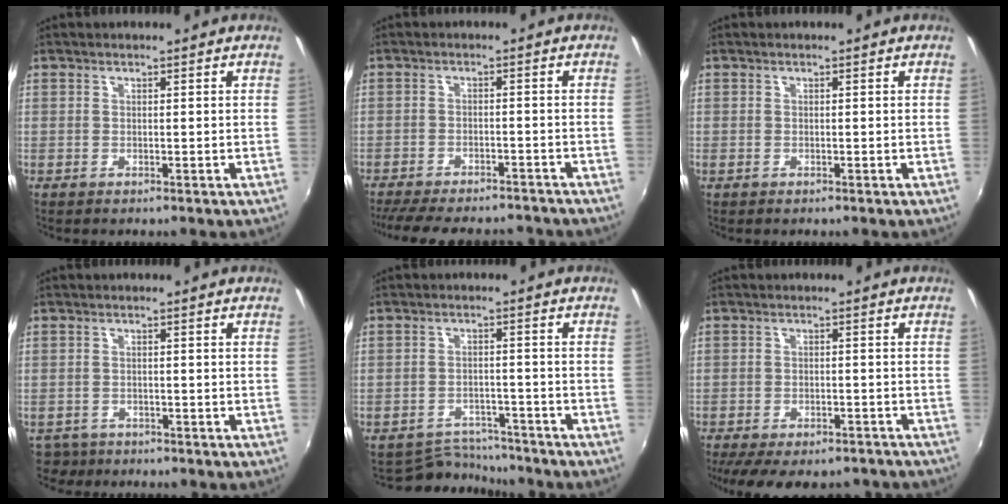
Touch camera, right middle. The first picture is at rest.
{"total": 15.7, "force": [-13.6, 4.2, 6.6], "torque": [-0.145, -0.018, -0.189]}
{"total": 1.4, "force": [0.2, 0.6, 1.2], "torque": [-0.026, 0.001, 0.008]}
{"total": 3.6, "force": [-2.8, 2.2, 0.4], "torque": [-0.019, -0.003, -0.049]}
{"total": 6.2, "force": [-6.1, 1.3, -0.6], "torque": [-0.005, 0.008, -0.098]}
{"total": 14.2, "force": [-11.5, 5.0, 6.8], "torque": [-0.146, -0.024, -0.154]}